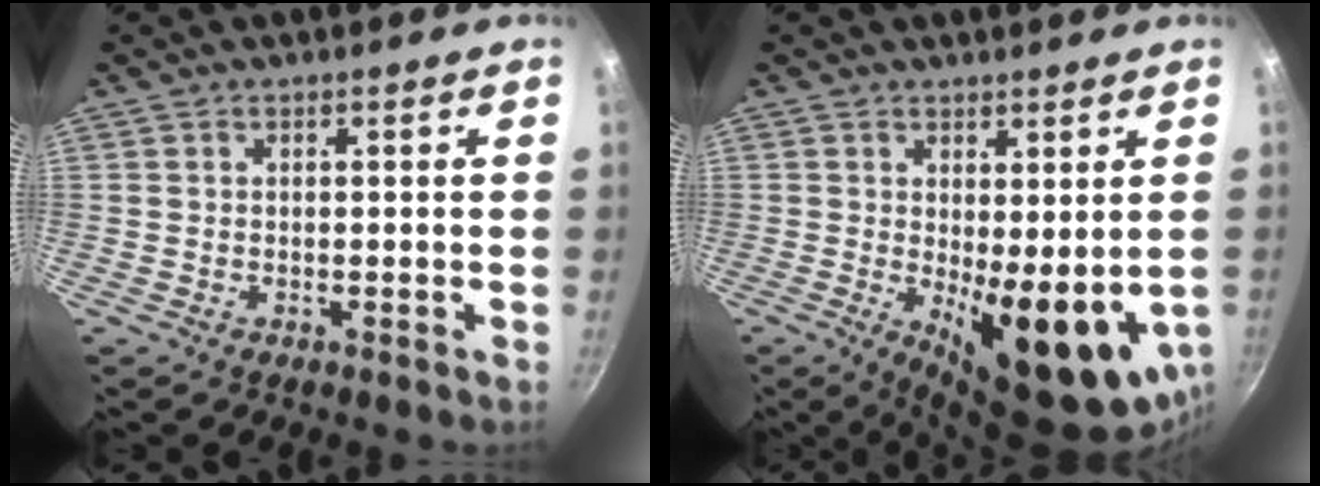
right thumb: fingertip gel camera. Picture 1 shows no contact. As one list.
[{"total": 13.2, "force": [-0.8, 4.9, 12.2], "torque": [-0.139, -0.023, 0.005]}]